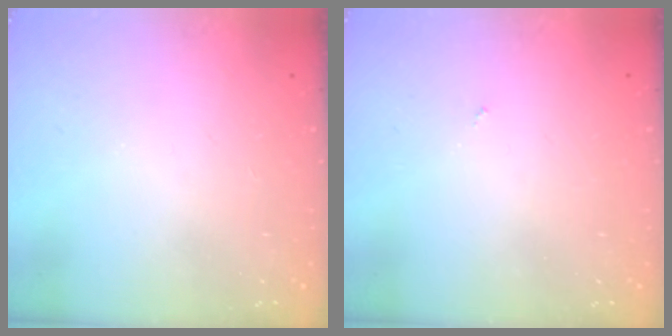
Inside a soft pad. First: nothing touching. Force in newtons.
{"total": 0.0}